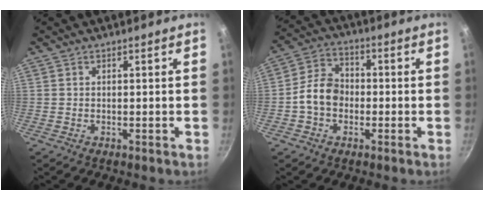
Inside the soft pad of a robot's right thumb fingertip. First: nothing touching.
{"total": 8.2, "force": [-1.5, 6.4, 4.9], "torque": [-0.062, 0.028, -0.041]}